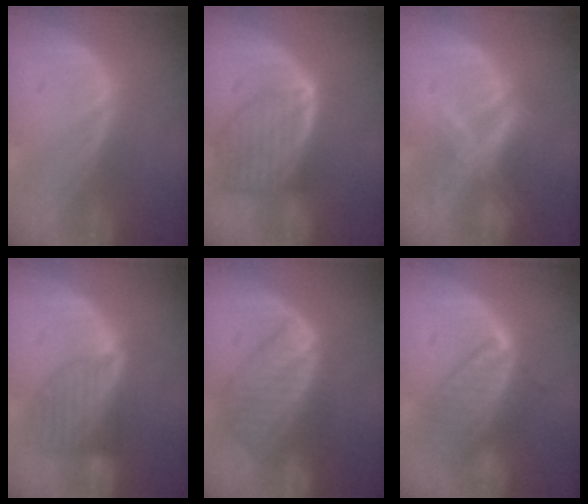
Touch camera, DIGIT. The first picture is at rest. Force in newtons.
{"total": 8.0, "press": 7.2, "slide": 3.5}
{"total": 7.3, "press": 6.1, "slide": 3.9}
{"total": 6.5, "press": 6.5, "slide": 0.9}
{"total": 8.8, "press": 7.7, "slide": 4.2}
{"total": 8.2, "press": 7.1, "slide": 4.2}